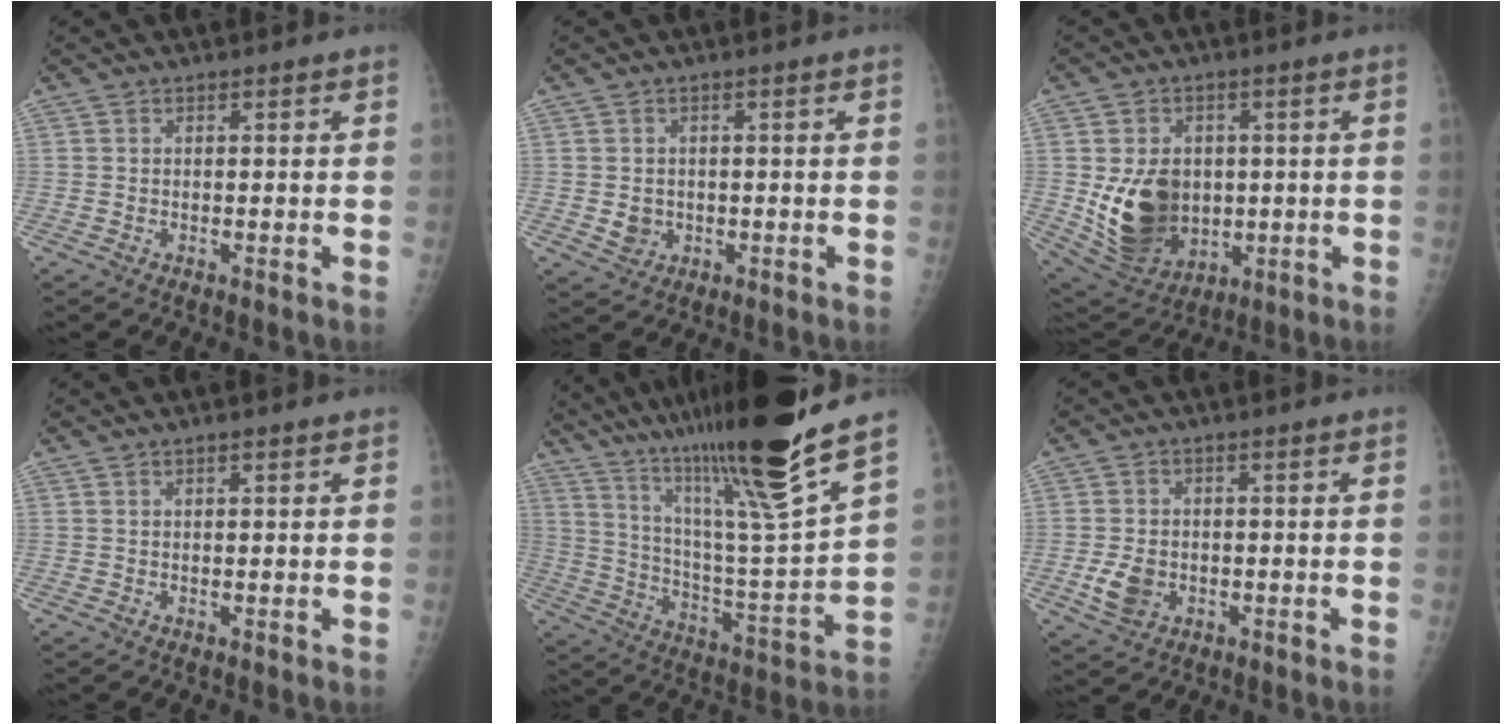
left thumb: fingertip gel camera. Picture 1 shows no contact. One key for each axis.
{"total": 3.4, "fx": -0.4, "fy": 3.0, "fz": 1.5, "tx": -0.012, "ty": 0.001, "tz": 0.001}
{"total": 15.2, "fx": -0.6, "fy": 11.4, "fz": 10.0, "tx": -0.141, "ty": -0.014, "tz": 0.017}
{"total": 1.0, "fx": 0.6, "fy": 0.3, "fz": 0.8, "tx": -0.012, "ty": 0.000, "tz": 0.009}
{"total": 26.3, "fx": 18.8, "fy": 1.6, "fz": 18.3, "tx": -0.297, "ty": -0.081, "tz": 0.321}
{"total": 5.3, "fx": -1.3, "fy": 4.0, "fz": 3.2, "tx": -0.055, "ty": 0.001, "tz": -0.020}